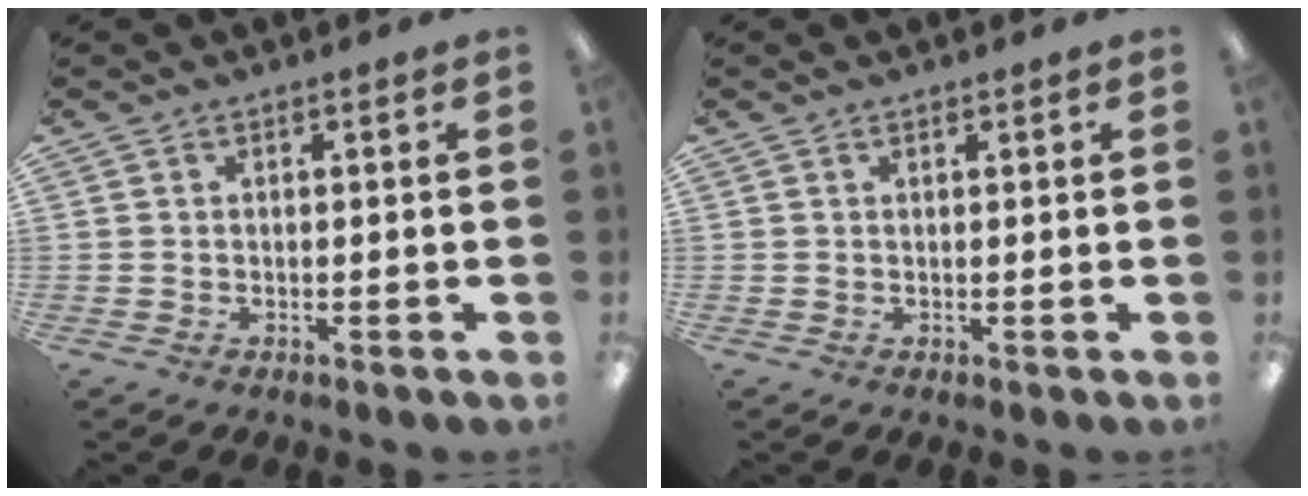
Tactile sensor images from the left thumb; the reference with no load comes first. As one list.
[{"total": 0.7, "force": [0.6, 0.2, 0.3], "torque": [-0.007, 0.000, 0.012]}]